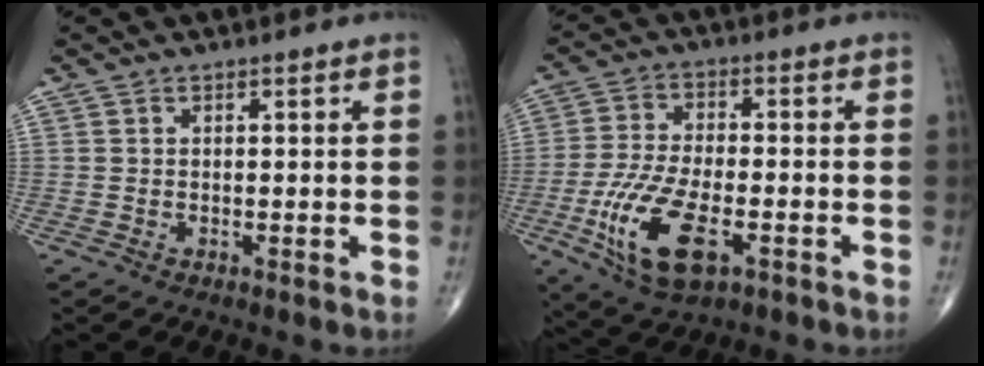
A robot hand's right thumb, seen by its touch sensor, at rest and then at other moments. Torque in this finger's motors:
{"motor_torque": [0.15, 0.76, 1.17, -0.19, 0.41]}